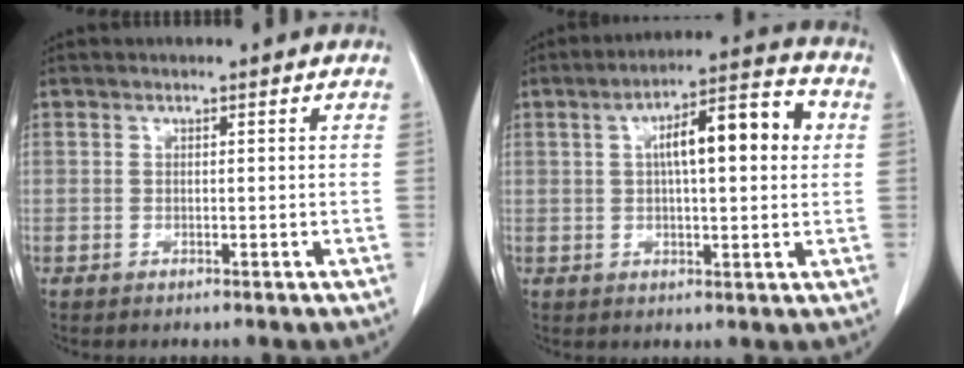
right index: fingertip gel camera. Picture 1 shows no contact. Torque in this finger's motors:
{"motor_torque": [1.00, 0.65, 0.52, 0.11]}